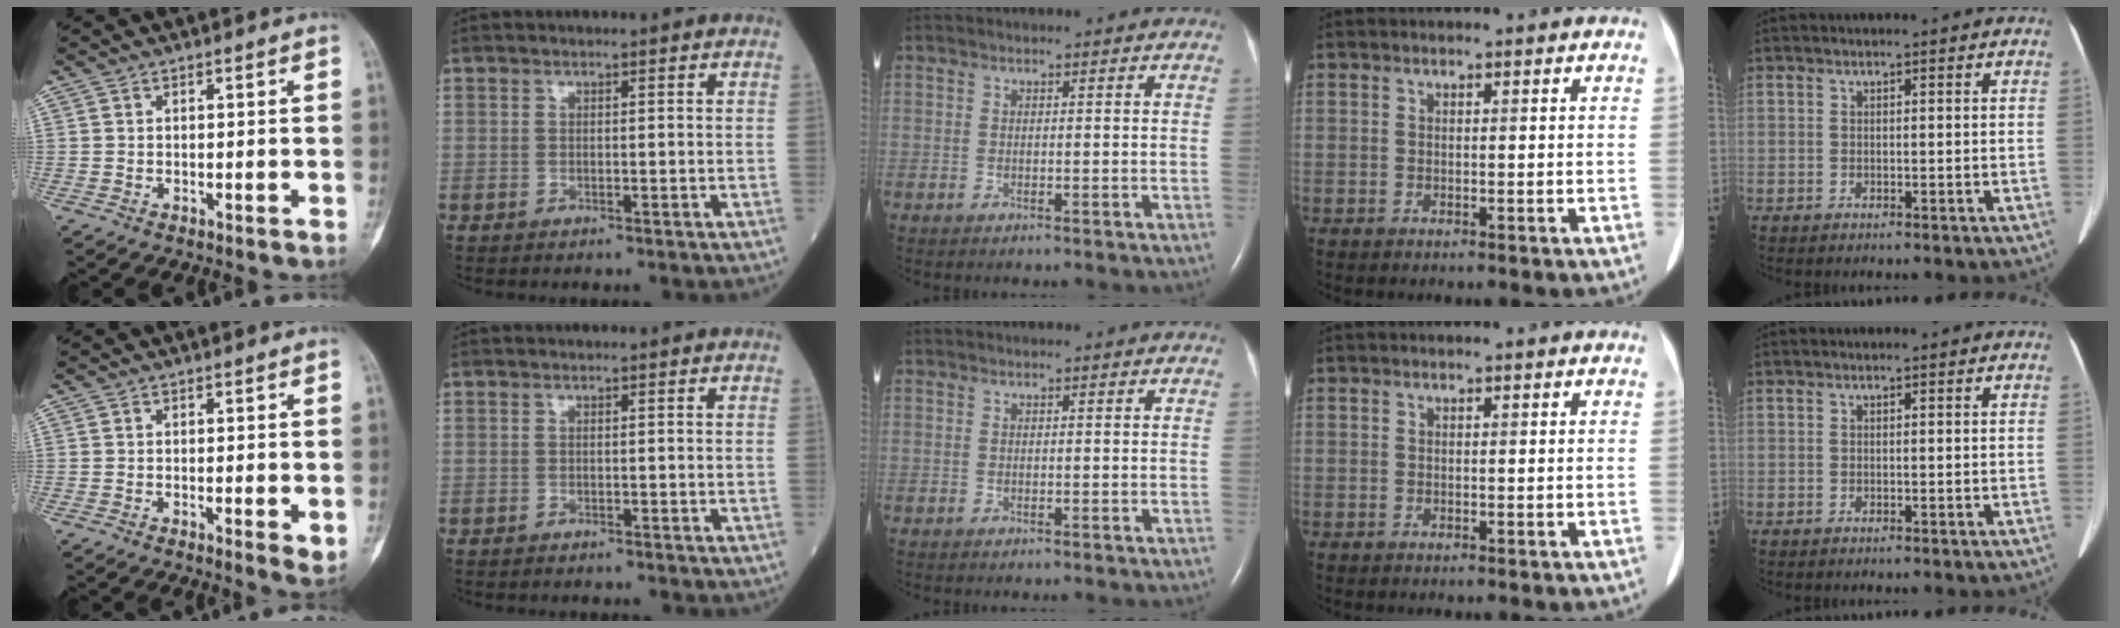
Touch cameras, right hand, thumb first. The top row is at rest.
{"thumb": {"total": 2.9, "force": [-0.3, 0.9, 2.8], "torque": [-0.040, -0.010, -0.004]}, "index": {"total": 0.6, "force": [-0.5, 0.1, 0.2], "torque": [-0.012, -0.002, -0.009]}}